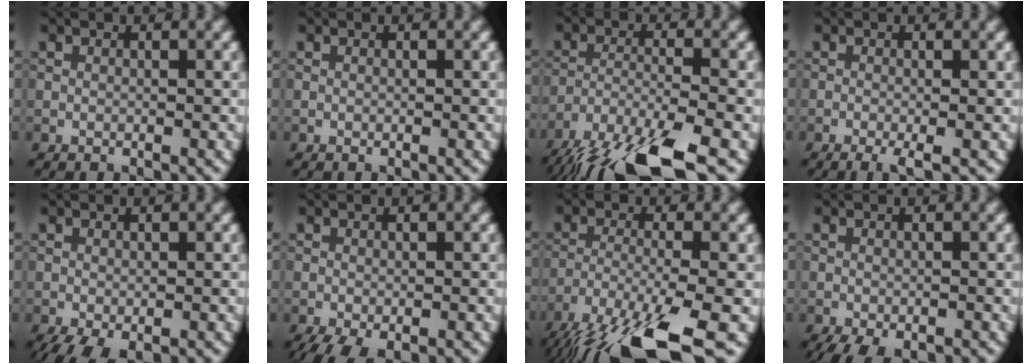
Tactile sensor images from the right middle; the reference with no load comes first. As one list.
[{"total": 0.0}, {"total": 10.7, "force": [-8.2, 2.6, 6.4], "torque": [-0.124, -0.029, -0.145]}, {"total": 2.2, "force": [-1.1, 0.4, 1.9], "torque": [-0.032, -0.004, -0.025]}, {"total": 2.8, "force": [-1.6, 1.0, 2.0], "torque": [-0.037, -0.009, -0.023]}, {"total": 3.2, "force": [-2.2, 1.0, 2.1], "torque": [-0.036, -0.010, -0.034]}, {"total": 11.1, "force": [-7.7, 2.3, 7.6], "torque": [-0.146, -0.018, -0.138]}, {"total": 3.6, "force": [-2.8, 1.0, 2.1], "torque": [-0.029, -0.007, -0.041]}]